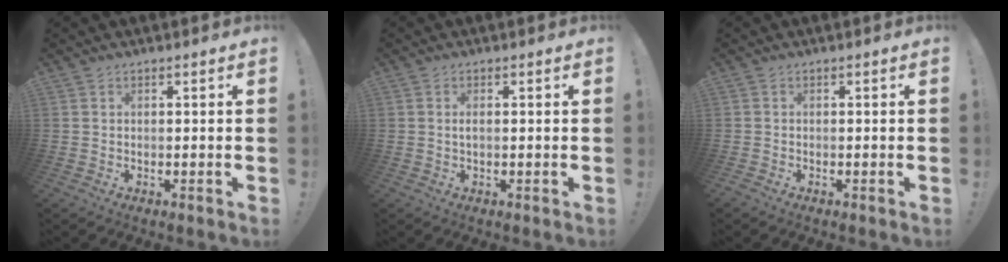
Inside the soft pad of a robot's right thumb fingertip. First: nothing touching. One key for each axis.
{"total": 1.3, "fx": -0.2, "fy": 0.2, "fz": 1.3, "tx": -0.019, "ty": -0.002, "tz": -0.004}
{"total": 0.7, "fx": -0.7, "fy": 0.2, "fz": 0.1, "tx": -0.001, "ty": 0.000, "tz": -0.012}